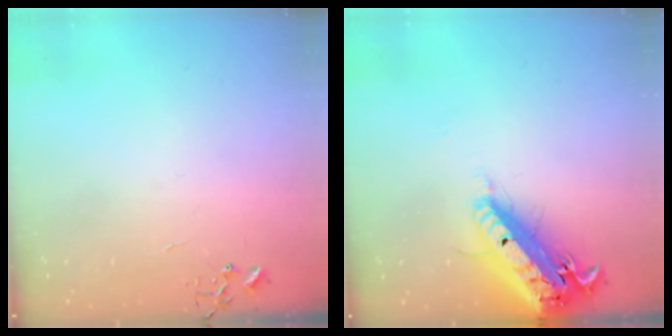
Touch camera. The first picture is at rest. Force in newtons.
{"total": 21.6, "press": 21.0, "slide": 5.0}